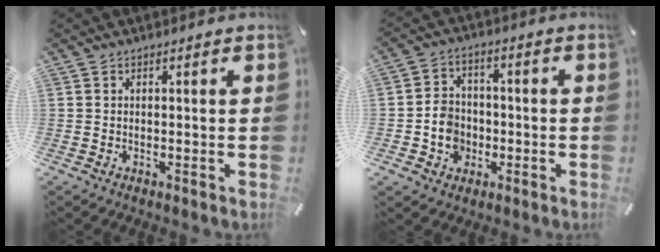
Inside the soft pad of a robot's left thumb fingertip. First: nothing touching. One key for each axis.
{"total": 7.9, "fx": -1.9, "fy": 7.1, "fz": 2.8, "tx": -0.051, "ty": 0.015, "tz": -0.032}